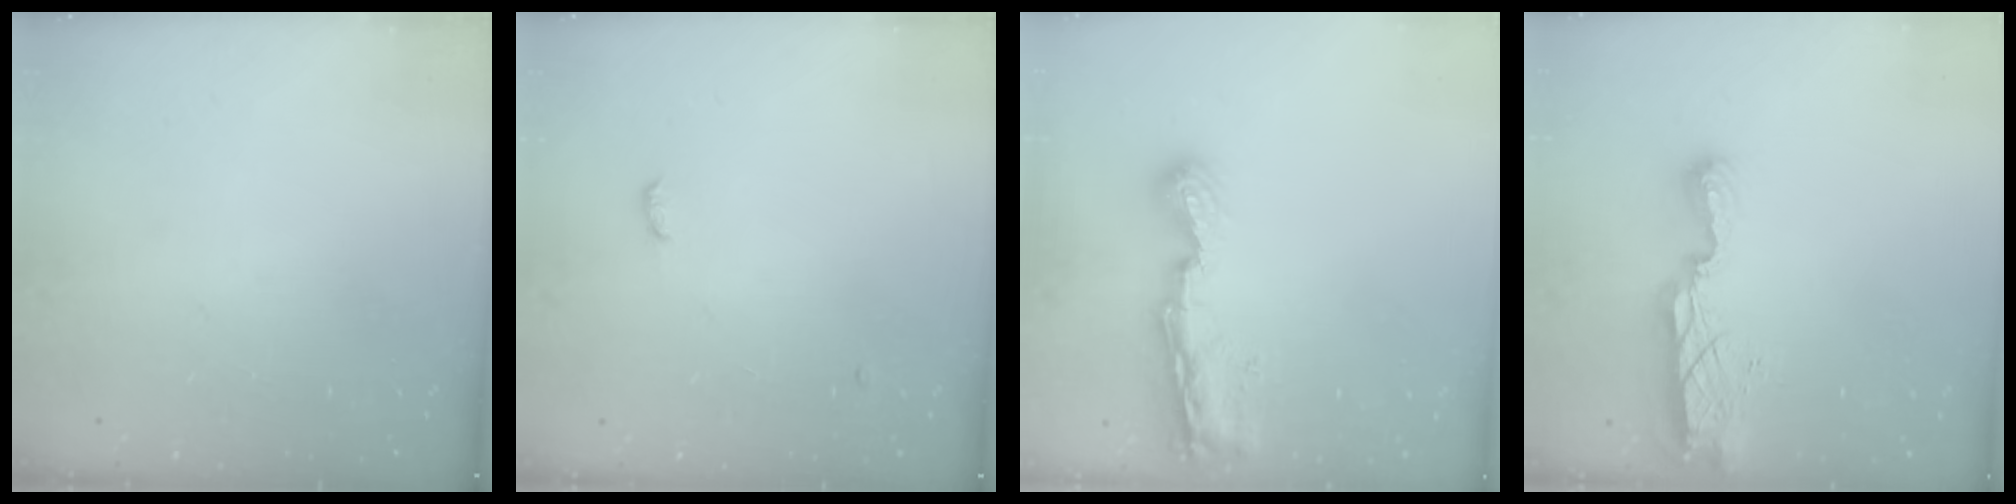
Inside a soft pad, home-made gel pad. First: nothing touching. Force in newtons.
{"total": 7.6, "press": 4.2, "slide": 6.4}
{"total": 8.9, "press": 8.9, "slide": 0.9}
{"total": 8.9, "press": 8.9, "slide": 0.5}